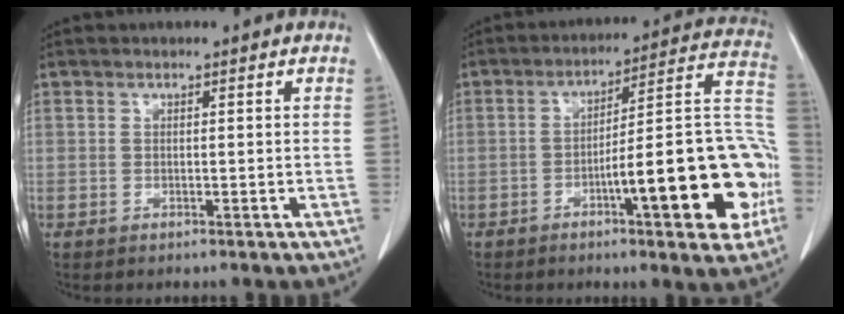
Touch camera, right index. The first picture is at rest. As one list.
[{"total": 19.5, "force": [-6.1, 3.1, 18.3], "torque": [-0.193, 0.033, -0.078]}]